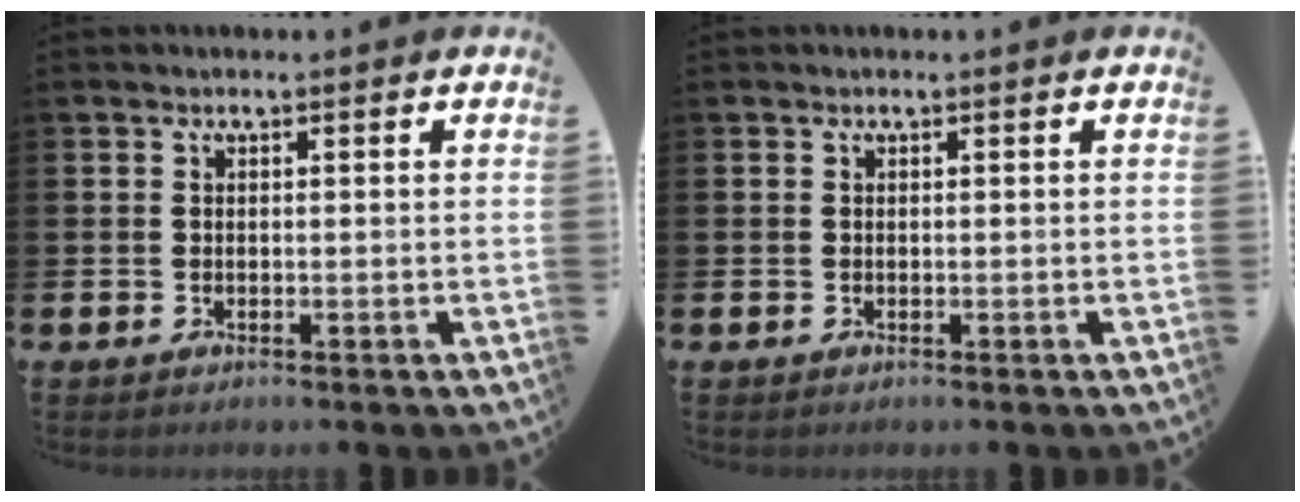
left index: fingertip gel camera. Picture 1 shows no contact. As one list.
[{"total": 0.0}]